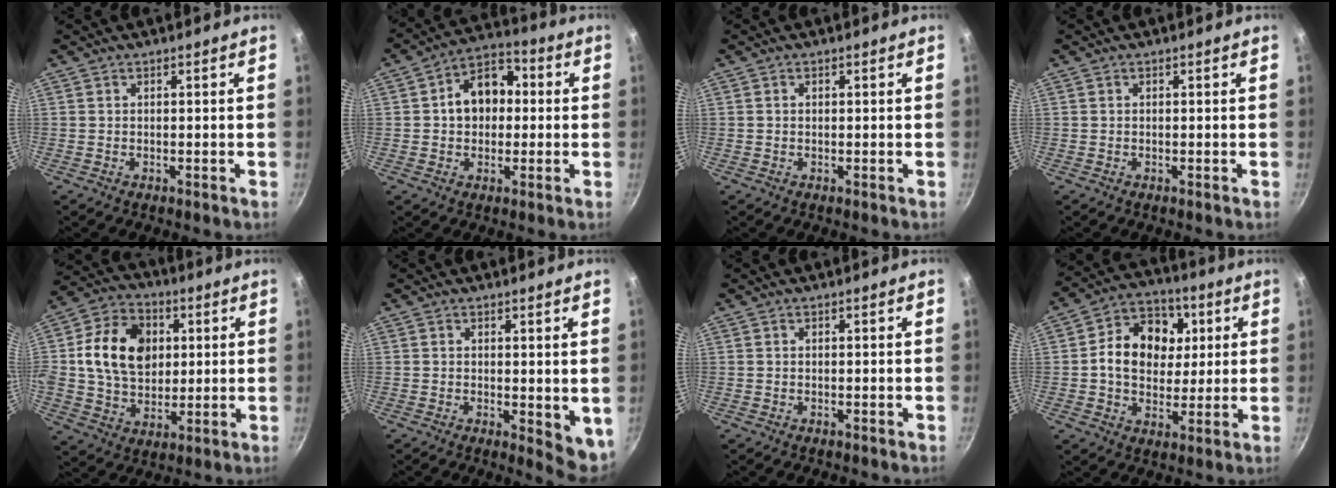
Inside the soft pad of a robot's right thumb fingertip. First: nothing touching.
{"total": 11.0, "force": [0.8, 8.3, 7.1], "torque": [-0.065, 0.027, -0.003]}
{"total": 0.6, "force": [0.1, 0.5, 0.3], "torque": [-0.004, 0.004, 0.002]}
{"total": 0.0}
{"total": 16.6, "force": [2.8, 12.6, 10.4], "torque": [-0.156, 0.008, 0.042]}
{"total": 5.5, "force": [0.3, 2.6, 4.8], "torque": [-0.054, -0.007, 0.008]}
{"total": 0.0}
{"total": 14.2, "force": [2.6, 11.2, 8.3], "torque": [-0.102, 0.008, 0.029]}